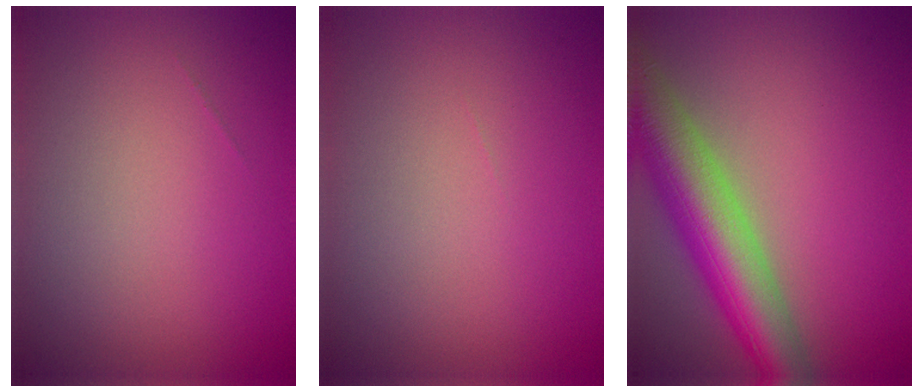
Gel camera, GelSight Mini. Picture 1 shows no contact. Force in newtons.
{"total": 0.0}
{"total": 9.3, "press": 9.3, "slide": 0.3}